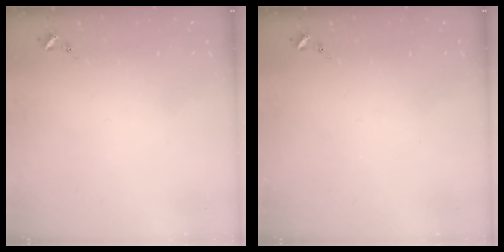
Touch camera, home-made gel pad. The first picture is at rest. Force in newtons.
{"total": 0.0}